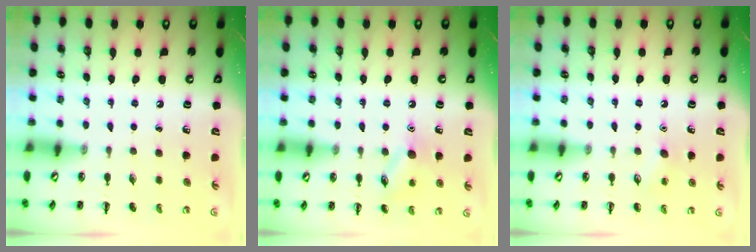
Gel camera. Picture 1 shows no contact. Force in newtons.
{"total": 9.5, "press": 9.5, "slide": 0.9}
{"total": 6.4, "press": 6.1, "slide": 1.9}